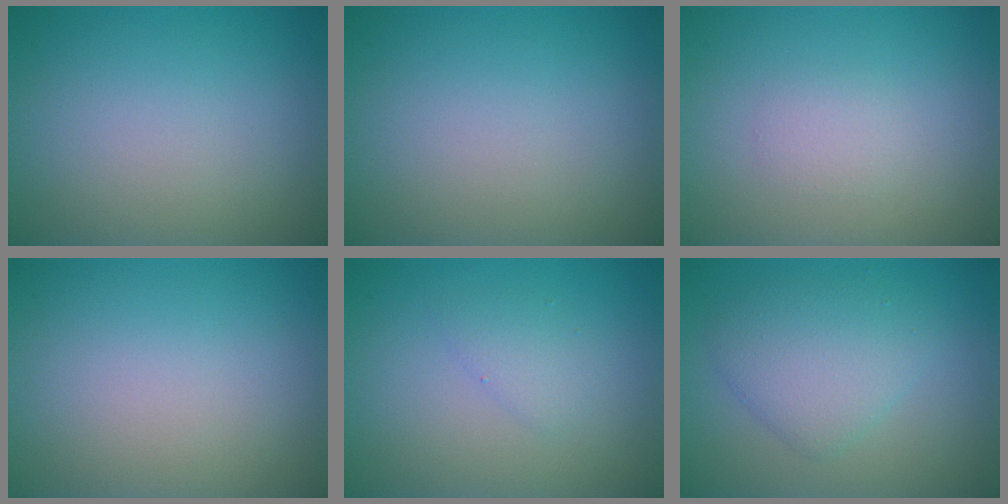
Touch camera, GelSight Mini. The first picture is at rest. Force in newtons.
{"total": 0.0}
{"total": 1.2, "press": 1.2, "slide": 0.0}
{"total": 0.0}
{"total": 1.4, "press": 1.4, "slide": 0.1}
{"total": 3.8, "press": 3.8, "slide": 0.3}